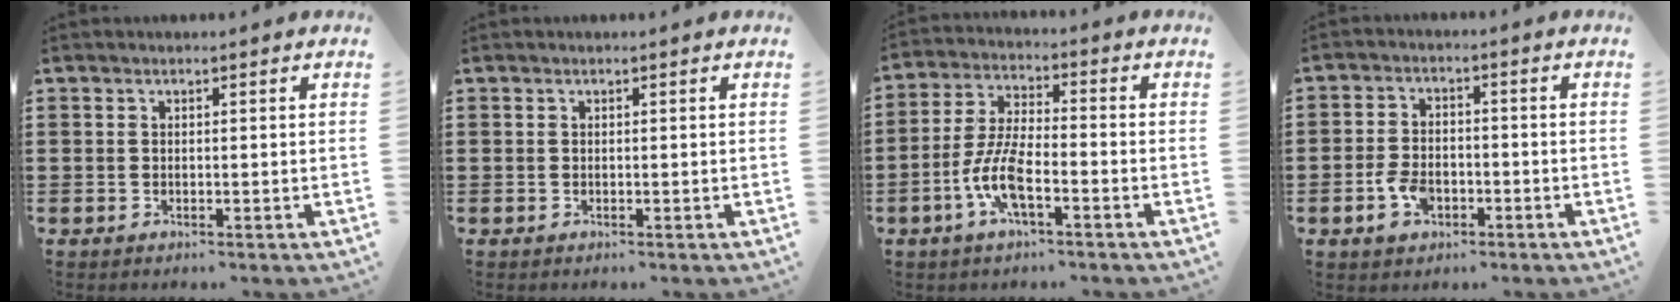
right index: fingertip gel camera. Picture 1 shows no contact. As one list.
[{"total": 0.0}, {"total": 7.8, "force": [-3.3, 2.3, 6.6], "torque": [-0.159, -0.012, -0.067]}, {"total": 4.2, "force": [-1.9, 2.4, 2.9], "torque": [-0.065, -0.001, -0.036]}]